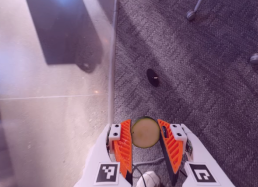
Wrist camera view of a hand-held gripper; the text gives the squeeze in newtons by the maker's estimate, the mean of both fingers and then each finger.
{"total": 12.4, "left": 12.8, "right": 12.1}